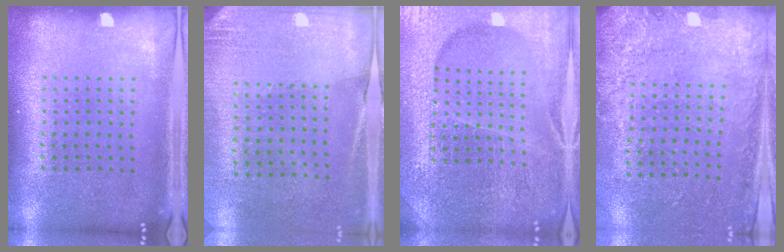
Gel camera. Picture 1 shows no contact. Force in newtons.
{"total": 2.7, "press": 2.4, "slide": 1.2}
{"total": 5.1, "press": 4.7, "slide": 2.0}
{"total": 2.5, "press": 2.1, "slide": 1.3}